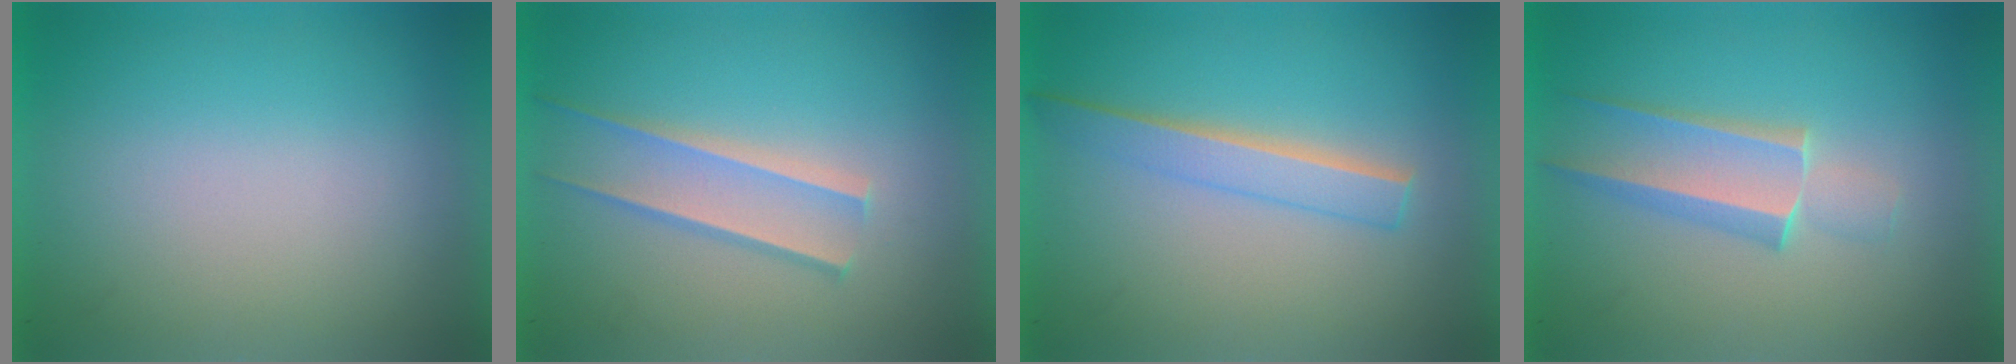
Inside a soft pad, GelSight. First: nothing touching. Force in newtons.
{"total": 1.6}
{"total": 2.1}
{"total": 2.2}